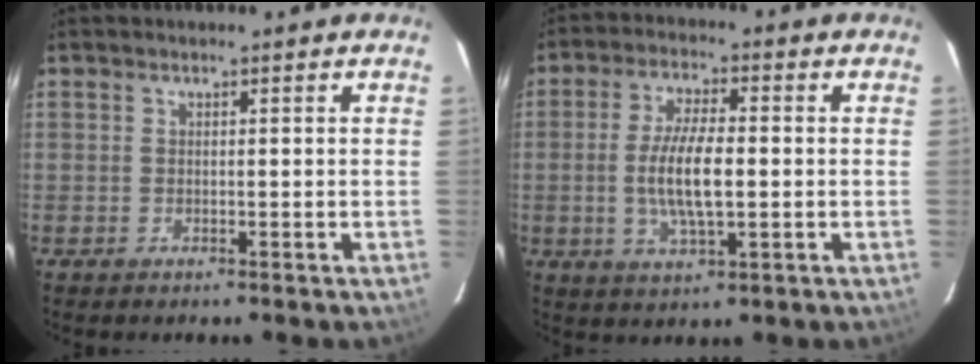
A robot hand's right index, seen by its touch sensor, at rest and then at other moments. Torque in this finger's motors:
{"motor_torque": [0.85, -0.46, 0.70, 0.15]}